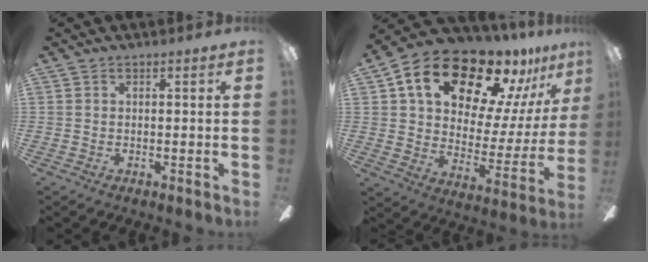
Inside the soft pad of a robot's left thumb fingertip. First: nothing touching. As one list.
[{"total": 21.3, "force": [14.8, 10.3, 11.3], "torque": [-0.185, -0.095, 0.255]}]